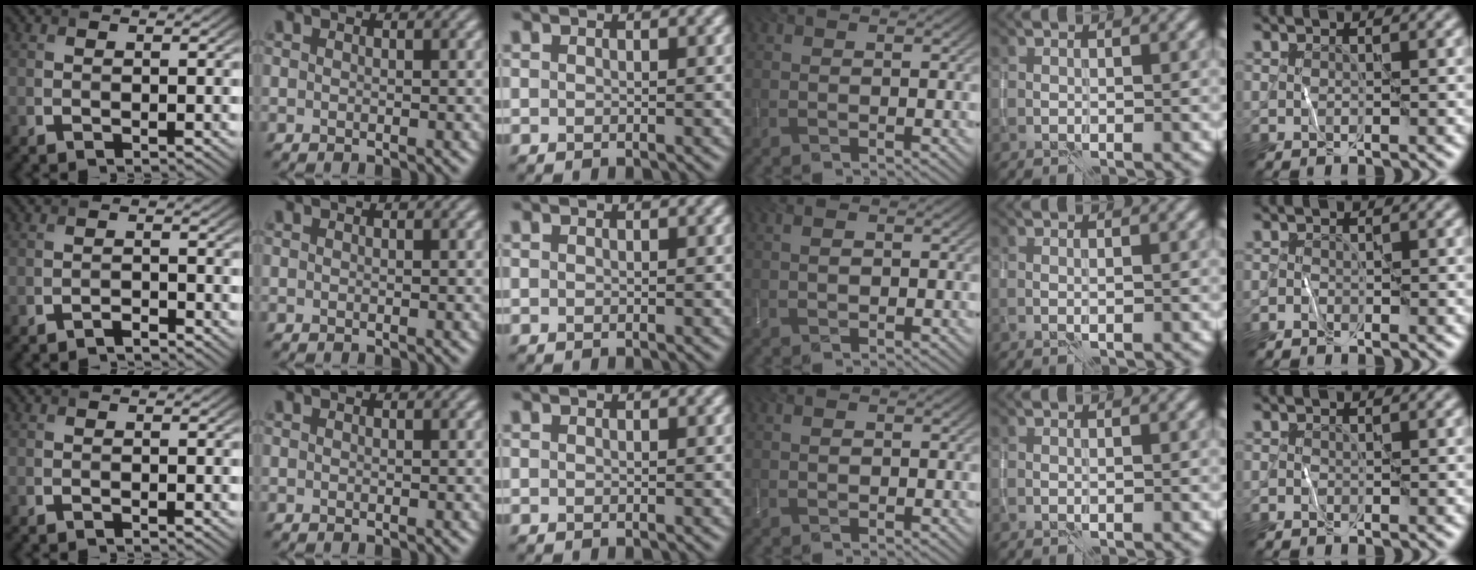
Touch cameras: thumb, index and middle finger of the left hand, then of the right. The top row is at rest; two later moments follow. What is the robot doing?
{"motion": "wipe", "object": "whiteboard"}